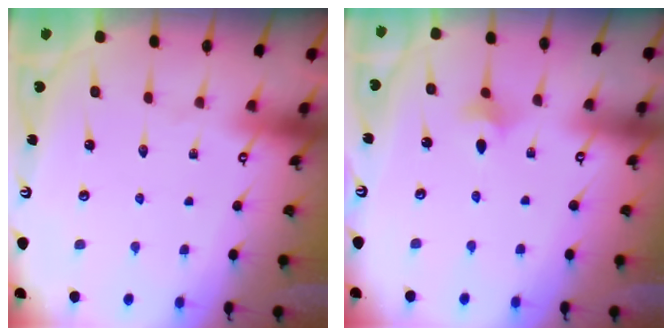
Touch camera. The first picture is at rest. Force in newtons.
{"total": 2.1, "press": 2.1, "slide": 0.5}